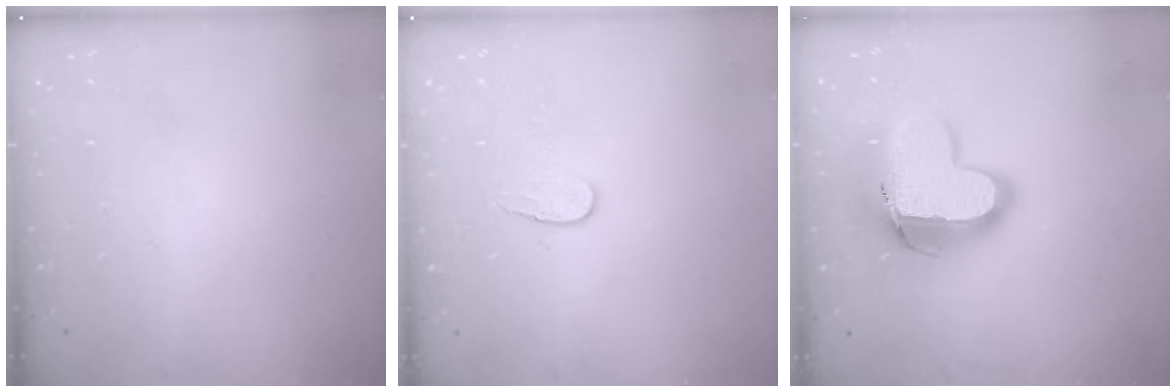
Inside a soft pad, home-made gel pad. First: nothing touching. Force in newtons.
{"total": 6.2, "press": 6.1, "slide": 0.5}
{"total": 15.3, "press": 15.2, "slide": 1.2}